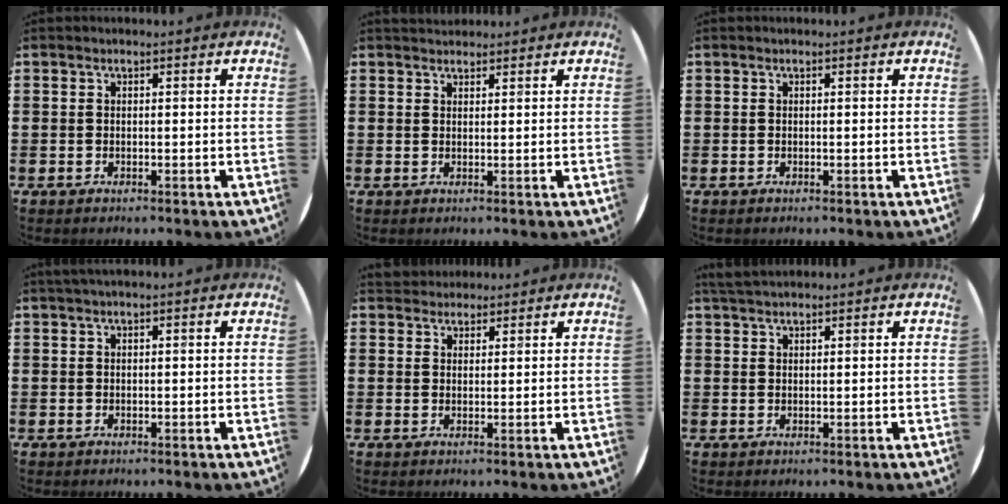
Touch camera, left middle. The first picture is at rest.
{"total": 1.3, "force": [1.2, 0.3, -0.1], "torque": [0.002, 0.003, 0.024]}
{"total": 0.0}
{"total": 0.5, "force": [0.3, -0.1, 0.4], "torque": [-0.005, 0.001, 0.006]}
{"total": 2.1, "force": [2.0, 0.7, -0.2], "torque": [0.001, 0.004, 0.040]}
{"total": 1.7, "force": [1.7, 0.2, 0.5], "torque": [-0.011, 0.003, 0.031]}